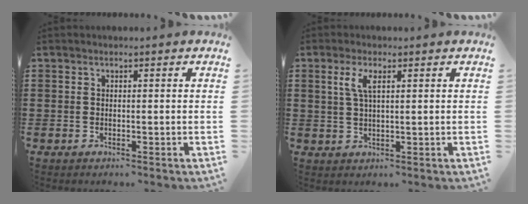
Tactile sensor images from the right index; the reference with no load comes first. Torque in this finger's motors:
{"motor_torque": [0.63, 0.03, 0.12, 0.11]}